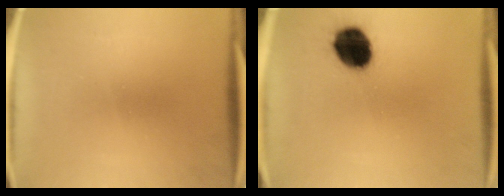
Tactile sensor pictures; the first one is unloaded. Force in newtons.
{"total": 13.0}